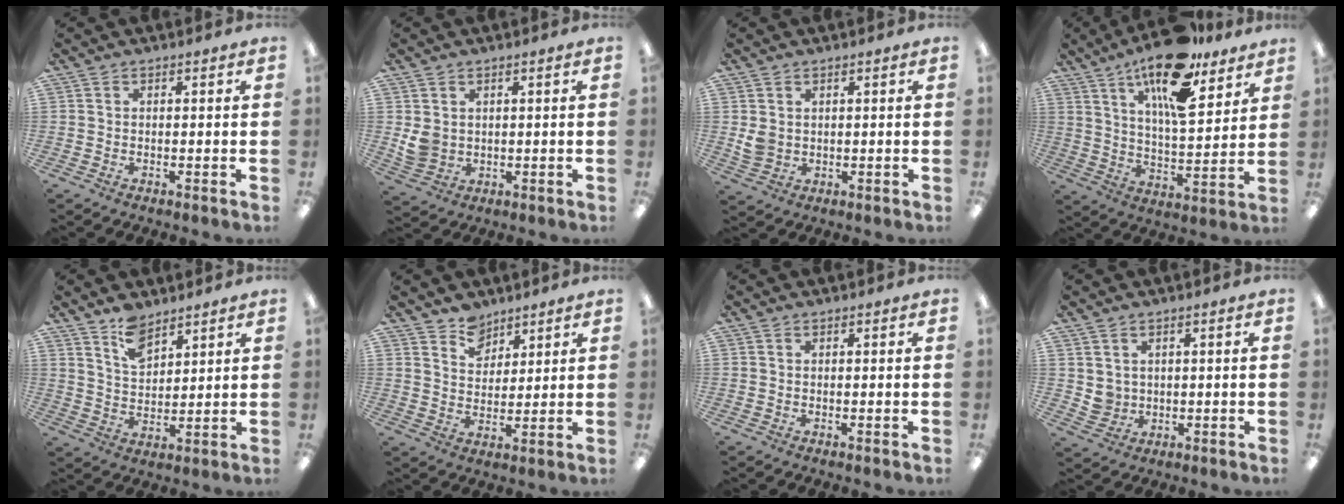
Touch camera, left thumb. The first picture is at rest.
{"total": 4.6, "force": [1.5, 3.9, 2.0], "torque": [-0.040, -0.001, 0.031]}
{"total": 3.7, "force": [1.2, 3.0, 1.7], "torque": [-0.024, -0.001, 0.025]}
{"total": 18.9, "force": [12.5, 6.6, 12.5], "torque": [-0.205, -0.066, 0.207]}
{"total": 8.1, "force": [6.1, 4.1, 3.3], "torque": [-0.051, -0.034, 0.110]}
{"total": 7.2, "force": [5.7, 4.3, 0.9], "torque": [-0.011, -0.036, 0.107]}
{"total": 0.0}
{"total": 3.5, "force": [2.0, 2.9, 0.3], "torque": [-0.016, -0.006, 0.040]}